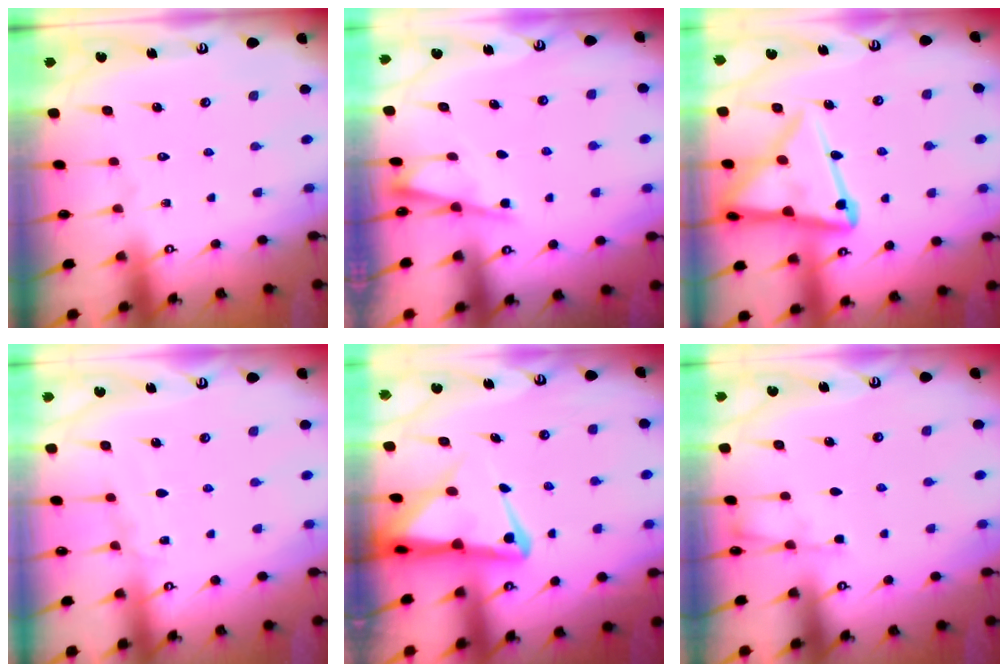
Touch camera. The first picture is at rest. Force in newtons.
{"total": 1.6, "press": 1.6, "slide": 0.2}
{"total": 16.5, "press": 16.5, "slide": 1.4}
{"total": 4.7, "press": 4.6, "slide": 0.6}
{"total": 7.0, "press": 6.9, "slide": 1.3}
{"total": 2.4, "press": 2.4, "slide": 0.5}